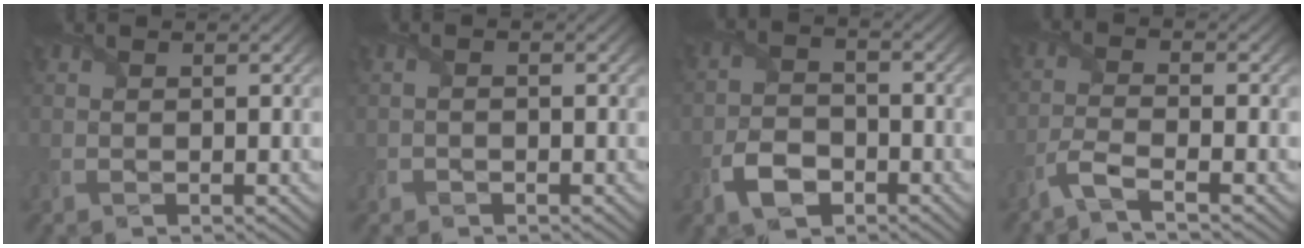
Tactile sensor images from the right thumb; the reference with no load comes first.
{"total": 0.8, "force": [-0.4, 0.4, 0.5], "torque": [-0.012, 0.000, -0.008]}
{"total": 5.4, "force": [-2.9, 3.2, 3.2], "torque": [-0.067, -0.004, -0.064]}
{"total": 3.9, "force": [-2.6, 0.6, 2.9], "torque": [-0.063, 0.000, -0.071]}